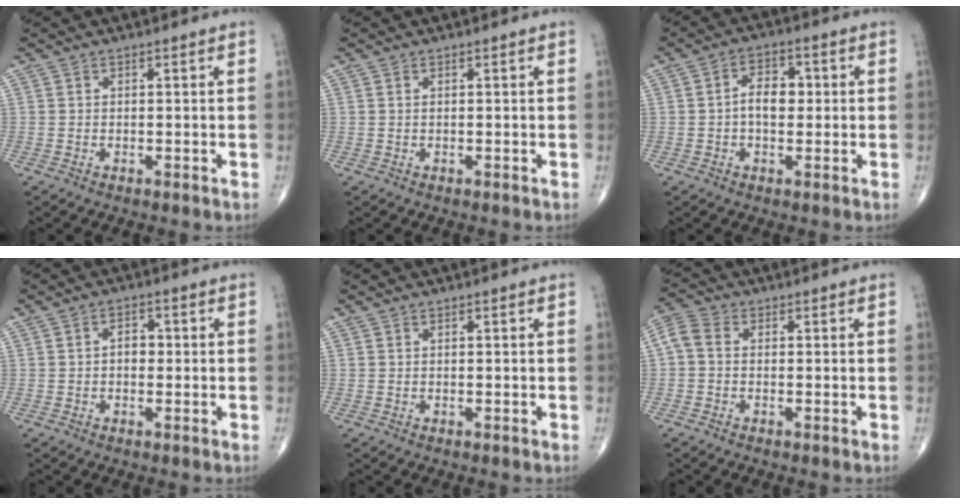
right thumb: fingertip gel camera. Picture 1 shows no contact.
{"total": 0.0}
{"total": 5.8, "force": [0.1, 3.7, 4.4], "torque": [-0.062, 0.015, -0.006]}
{"total": 2.8, "force": [-0.1, 2.0, 2.0], "torque": [-0.022, 0.011, -0.006]}
{"total": 0.0}
{"total": 4.4, "force": [-0.1, 3.2, 3.1], "torque": [-0.069, 0.015, -0.014]}